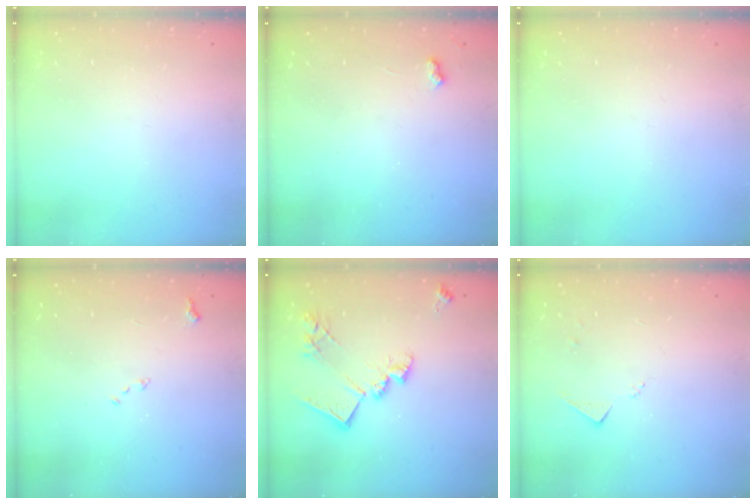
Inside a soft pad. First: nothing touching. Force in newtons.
{"total": 4.4, "press": 4.3, "slide": 0.6}
{"total": 0.0}
{"total": 7.8, "press": 7.8, "slide": 1.0}
{"total": 16.3, "press": 16.3, "slide": 0.8}
{"total": 5.3, "press": 5.3, "slide": 0.6}